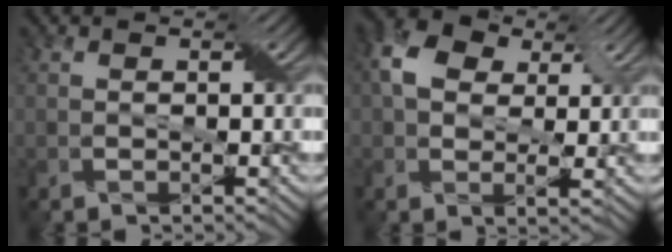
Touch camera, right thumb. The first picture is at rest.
{"total": 7.0, "force": [2.3, 4.9, 4.5], "torque": [-0.098, 0.008, 0.038]}